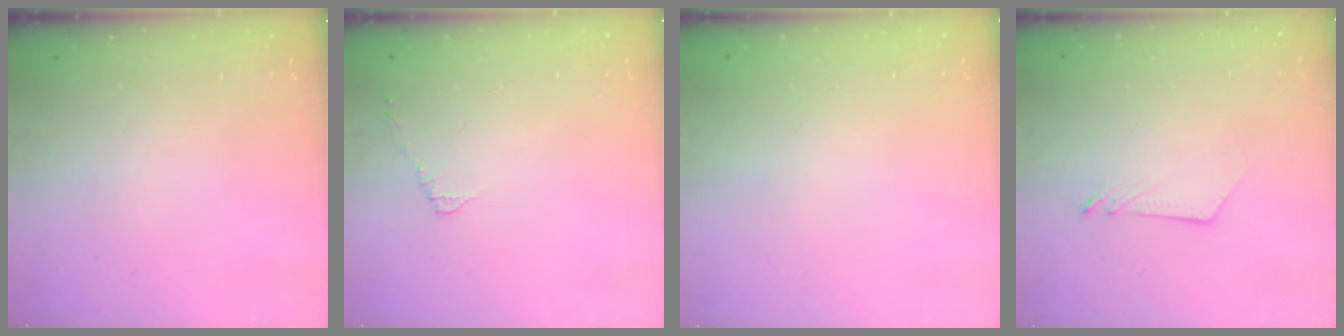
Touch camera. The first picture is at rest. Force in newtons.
{"total": 4.3, "press": 4.3, "slide": 0.6}
{"total": 0.0}
{"total": 2.6, "press": 2.6, "slide": 0.3}